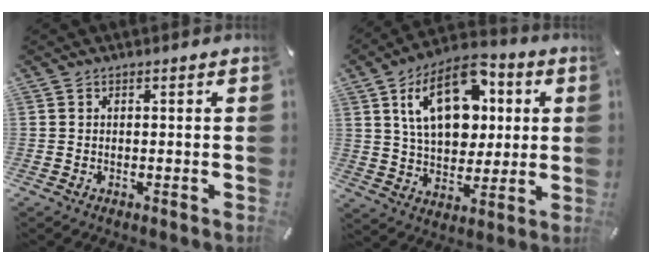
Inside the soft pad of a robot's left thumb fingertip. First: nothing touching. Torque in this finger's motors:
{"motor_torque": [0.91, 0.65, 0.88, -0.63, 0.61]}